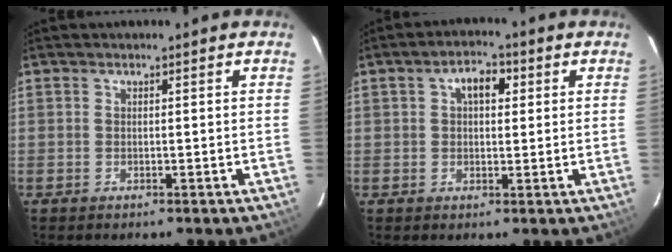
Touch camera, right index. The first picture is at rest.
{"total": 4.7, "force": [1.4, 2.8, 3.5], "torque": [-0.055, 0.018, 0.023]}